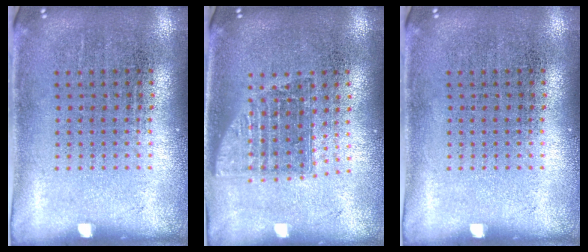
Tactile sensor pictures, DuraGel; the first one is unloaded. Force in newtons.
{"total": 1.5, "press": 1.2, "slide": 0.9}
{"total": 0.0}